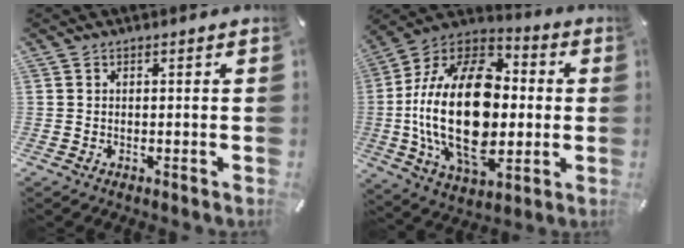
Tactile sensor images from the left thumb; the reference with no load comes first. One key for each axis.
{"total": 30.1, "fx": -1.4, "fy": 18.6, "fz": 23.5, "tx": -0.478, "ty": 0.002, "tz": -0.020}